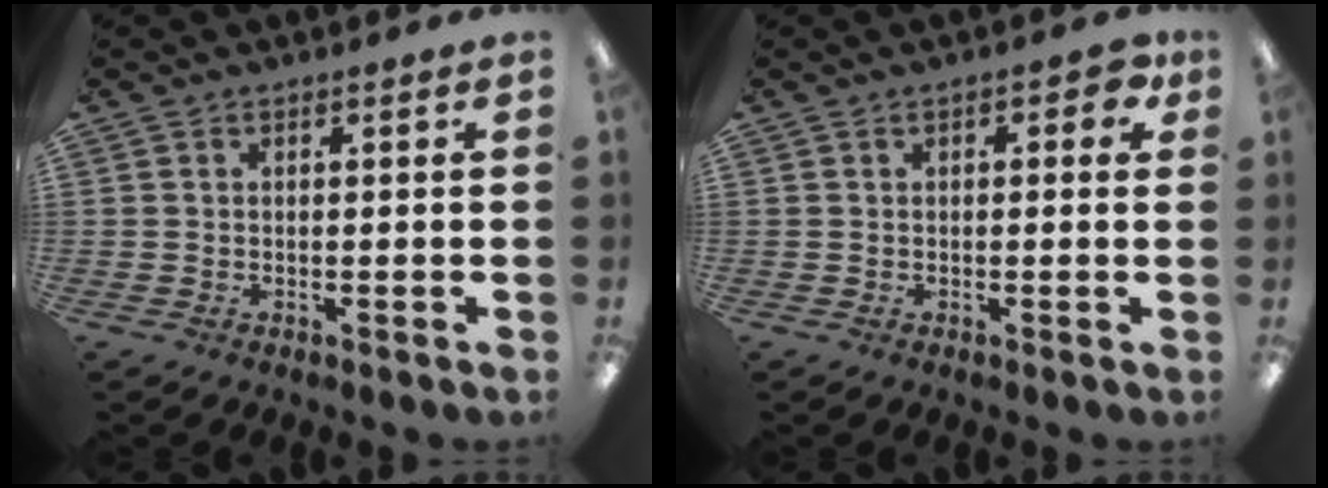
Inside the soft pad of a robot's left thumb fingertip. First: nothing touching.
{"total": 3.9, "force": [1.1, 2.0, 3.2], "torque": [-0.045, 0.004, 0.015]}